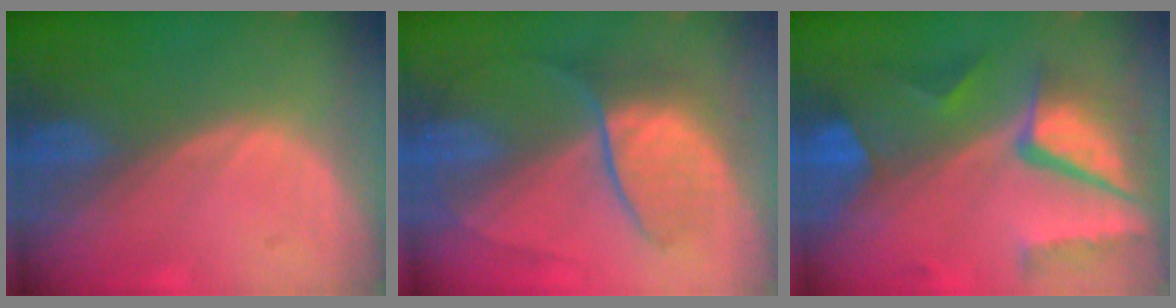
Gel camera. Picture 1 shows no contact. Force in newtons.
{"total": 6.7, "press": 6.6, "slide": 1.1}
{"total": 10.4, "press": 8.6, "slide": 5.8}